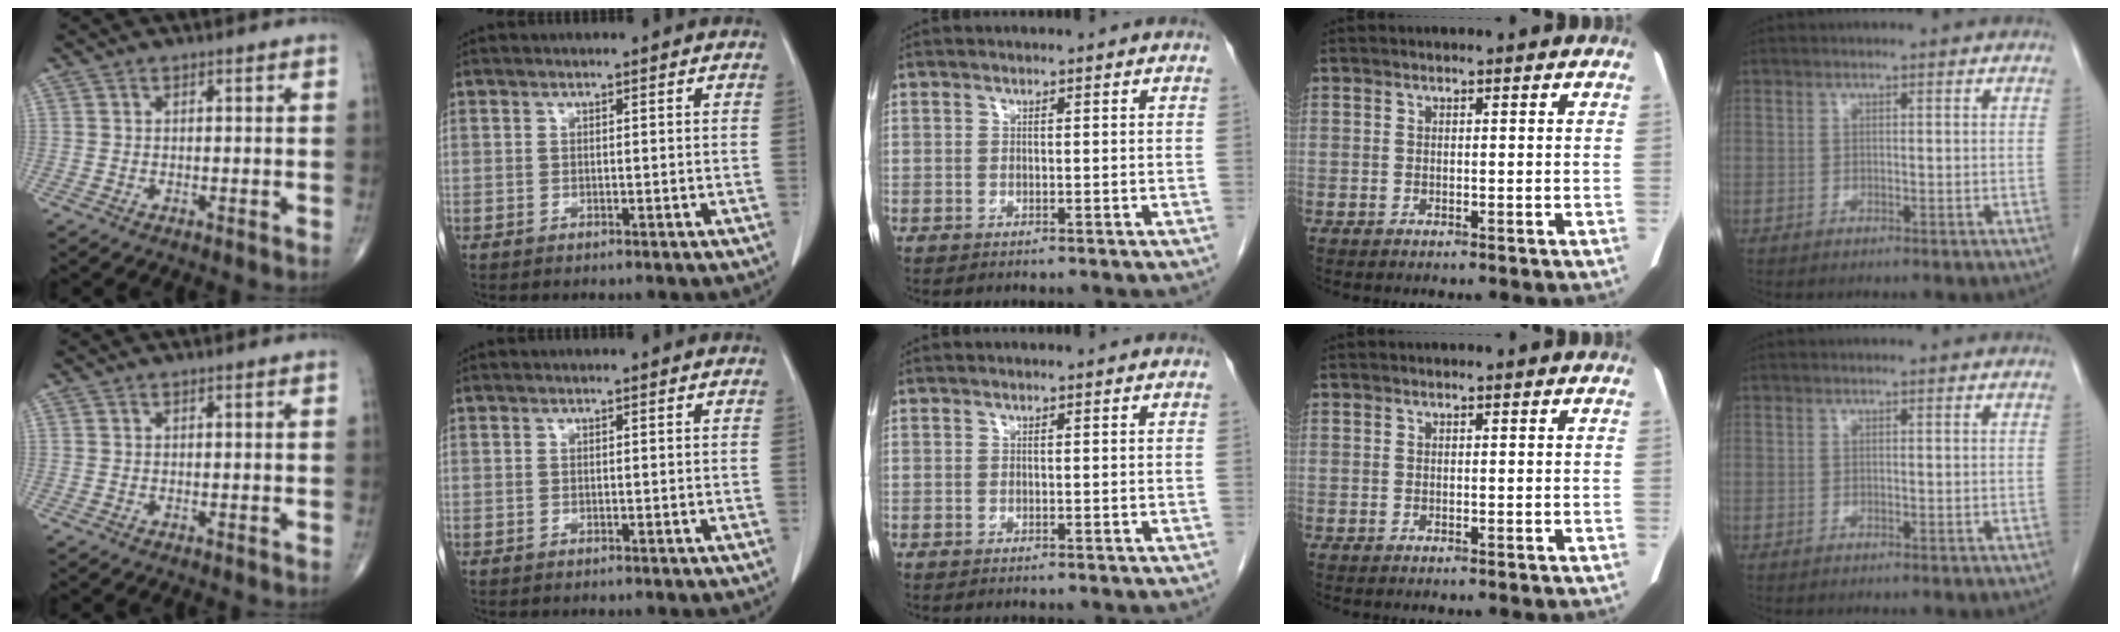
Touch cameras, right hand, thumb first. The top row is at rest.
{}